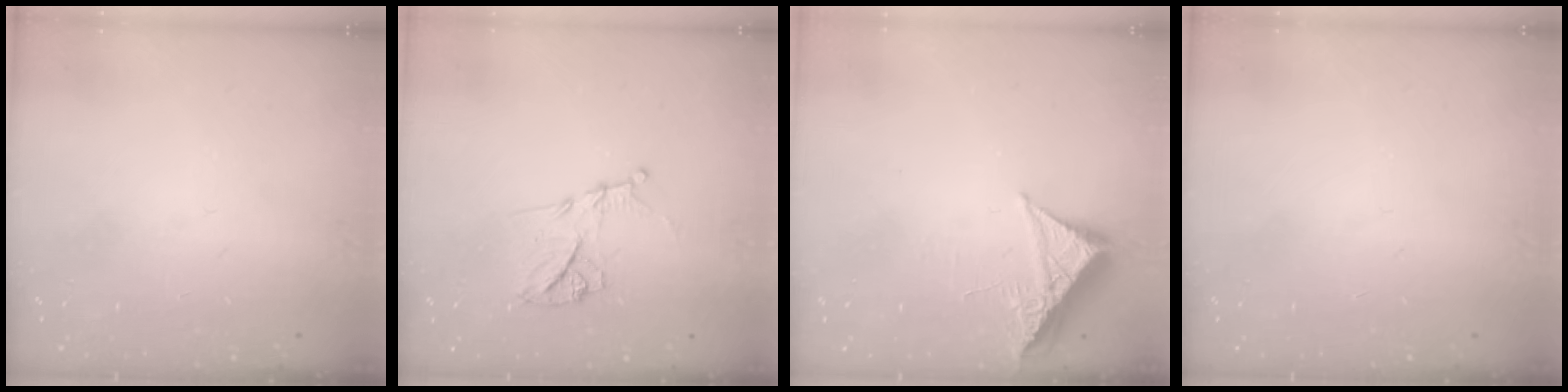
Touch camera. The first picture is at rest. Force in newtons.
{"total": 11.4, "press": 11.4, "slide": 0.3}
{"total": 6.5, "press": 6.5, "slide": 0.7}
{"total": 0.0}